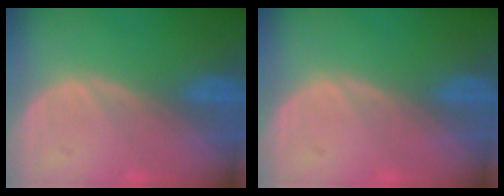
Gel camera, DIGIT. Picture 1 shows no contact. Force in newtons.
{"total": 0.0}